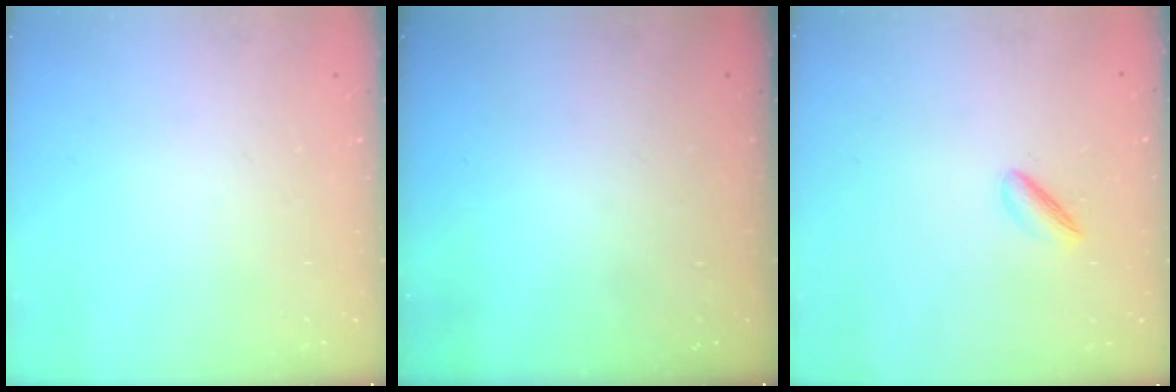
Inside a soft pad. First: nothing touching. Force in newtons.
{"total": 0.0}
{"total": 3.3, "press": 3.2, "slide": 0.8}